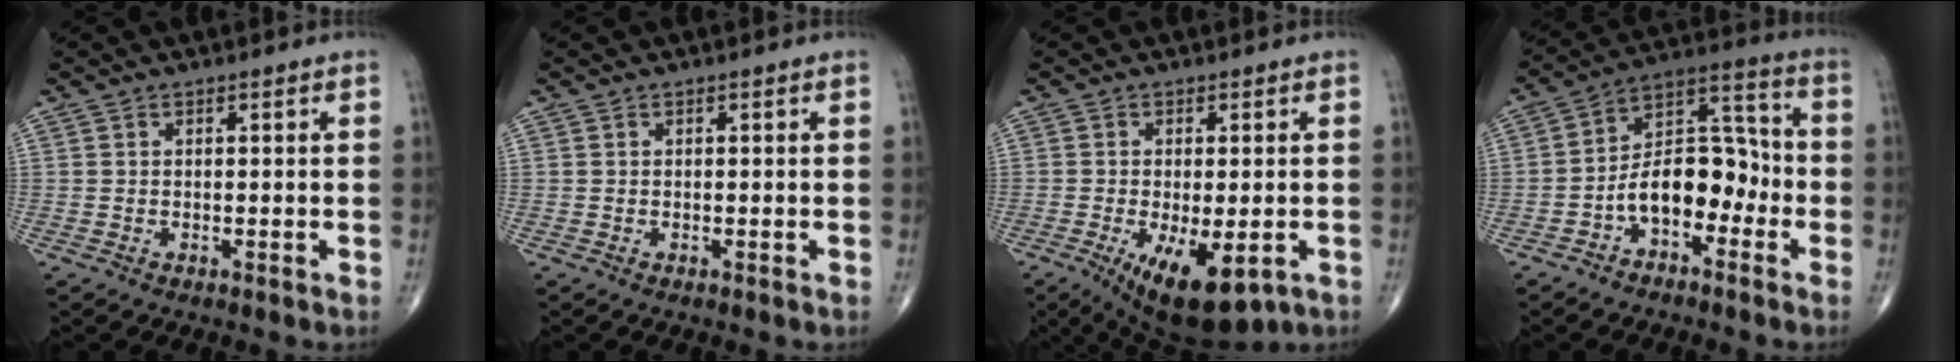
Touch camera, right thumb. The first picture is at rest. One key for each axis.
{"total": 0.0}
{"total": 12.4, "fx": -5.2, "fy": 5.1, "fz": 10.1, "tx": -0.156, "ty": -0.016, "tz": -0.067}
{"total": 12.2, "fx": -4.2, "fy": 7.2, "fz": 8.9, "tx": -0.115, "ty": 0.060, "tz": -0.081}